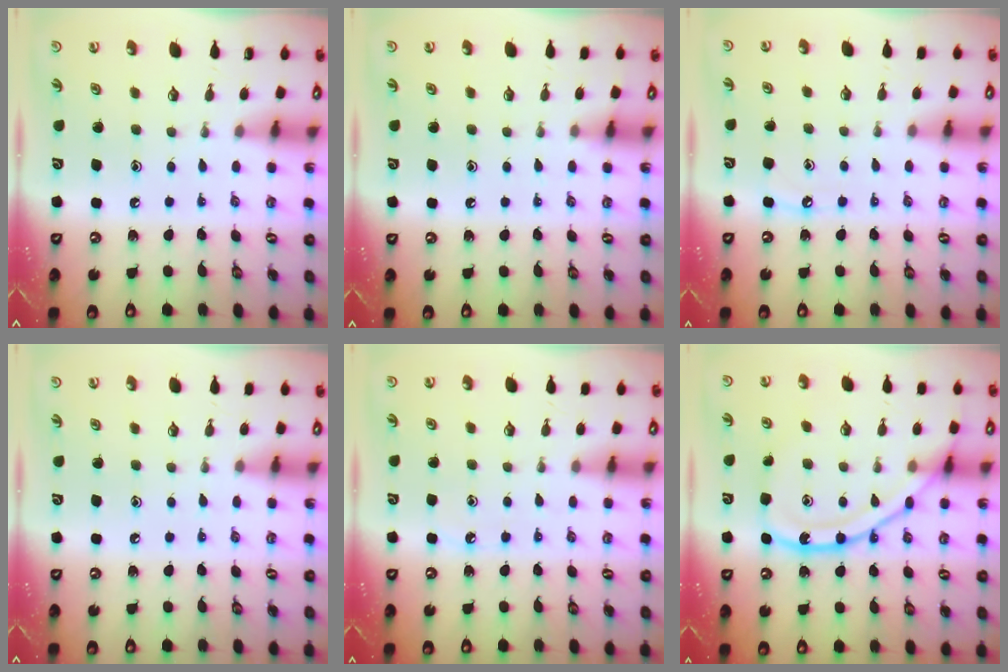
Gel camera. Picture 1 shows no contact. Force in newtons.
{"total": 4.0, "press": 4.0, "slide": 0.4}
{"total": 4.9, "press": 4.9, "slide": 0.5}
{"total": 4.0, "press": 4.0, "slide": 0.6}
{"total": 4.4, "press": 4.4, "slide": 0.6}
{"total": 15.9, "press": 15.9, "slide": 1.5}